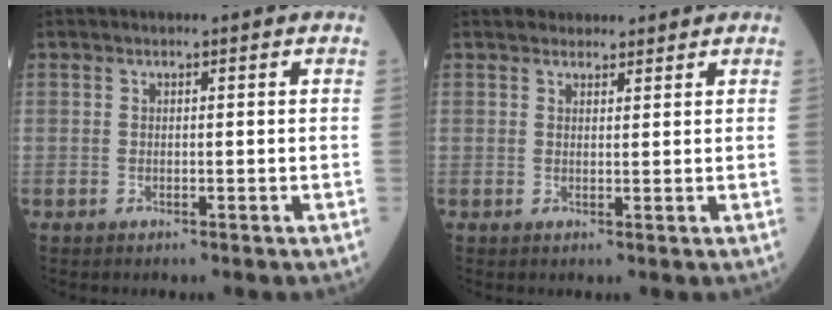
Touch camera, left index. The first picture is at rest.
{"total": 3.6, "force": [3.2, 1.4, 0.7], "torque": [-0.001, 0.021, 0.049]}